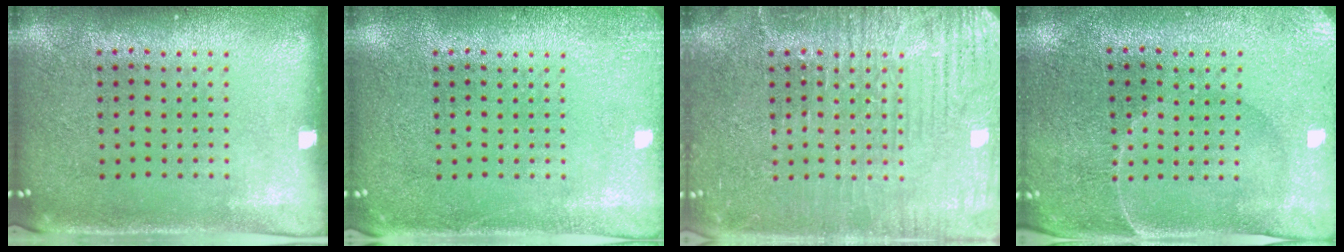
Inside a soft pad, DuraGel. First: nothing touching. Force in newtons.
{"total": 1.5, "press": 1.5, "slide": 0.3}
{"total": 5.4, "press": 5.3, "slide": 0.7}
{"total": 0.6, "press": 0.4, "slide": 0.5}